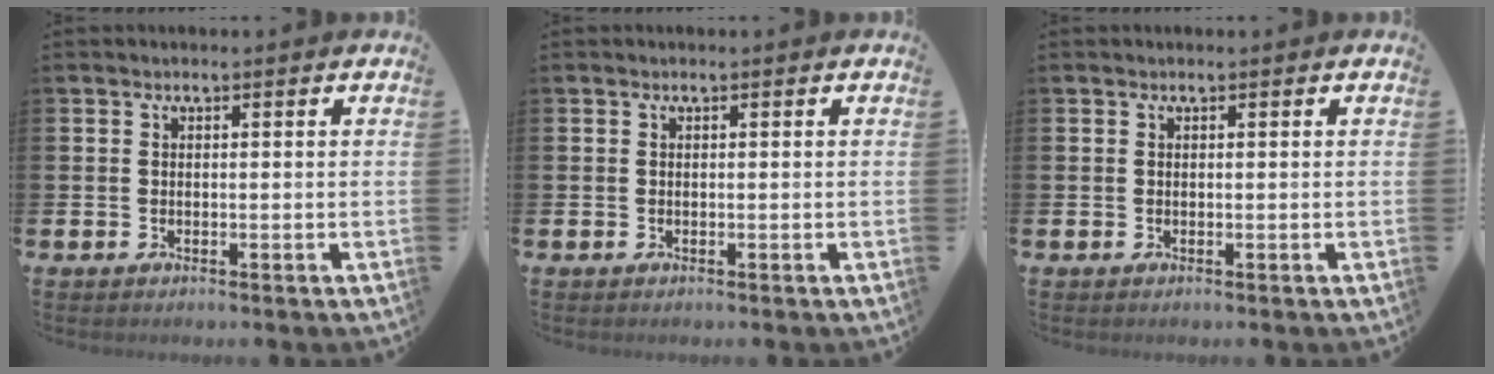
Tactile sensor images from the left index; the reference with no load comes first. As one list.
[{"total": 0.0}, {"total": 0.0}]